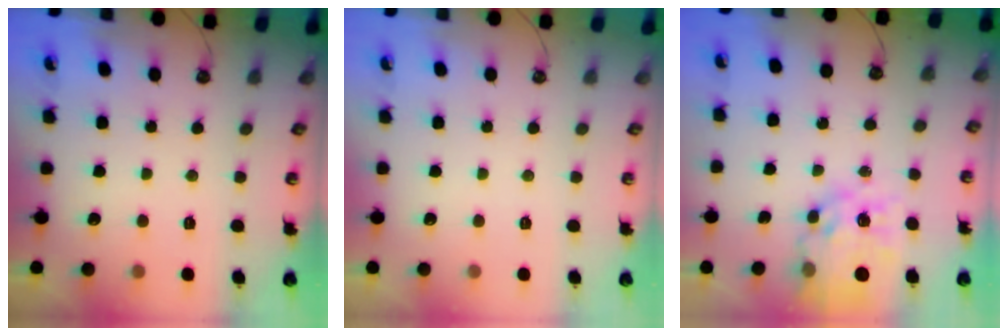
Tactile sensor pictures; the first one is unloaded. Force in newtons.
{"total": 0.0}
{"total": 15.1, "press": 15.0, "slide": 1.4}